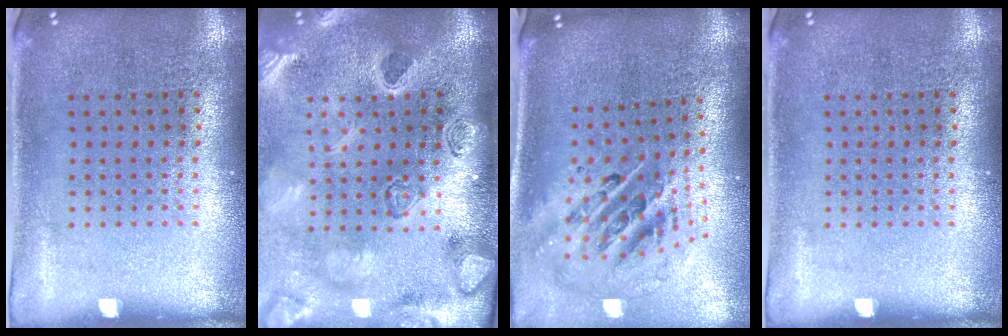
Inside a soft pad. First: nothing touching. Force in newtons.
{"total": 4.2, "press": 3.3, "slide": 2.6}
{"total": 2.8, "press": 1.9, "slide": 2.1}
{"total": 0.0}